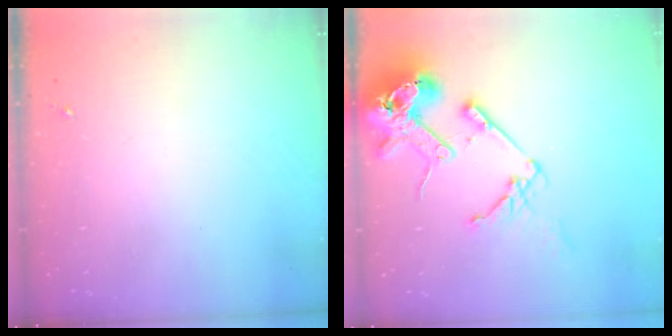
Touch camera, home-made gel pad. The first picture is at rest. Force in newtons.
{"total": 17.6, "press": 17.4, "slide": 2.3}